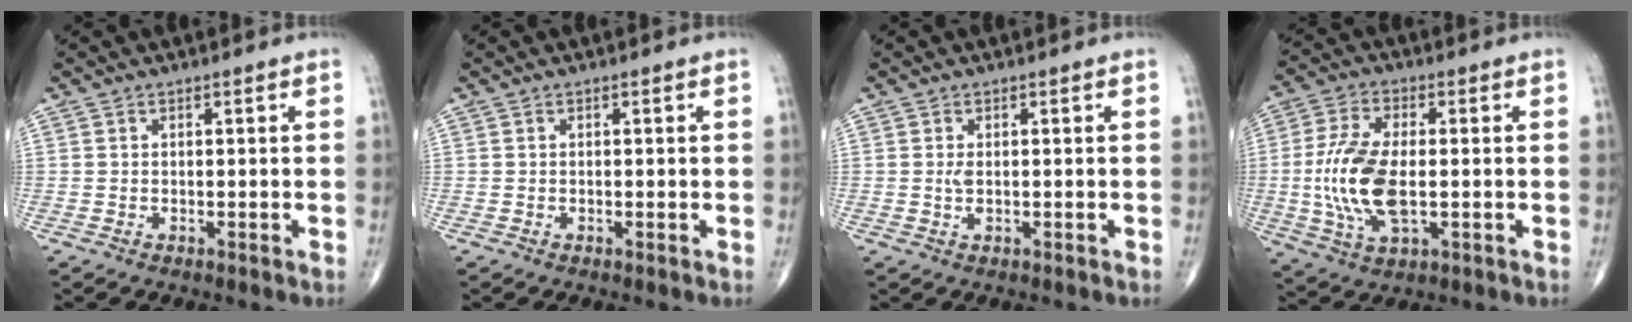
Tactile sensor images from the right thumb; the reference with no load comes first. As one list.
[{"total": 0.0}, {"total": 1.3, "force": [0.1, 0.5, 1.2], "torque": [-0.029, -0.003, 0.004]}, {"total": 13.4, "force": [-1.1, 6.4, 11.7], "torque": [-0.247, 0.001, -0.020]}]